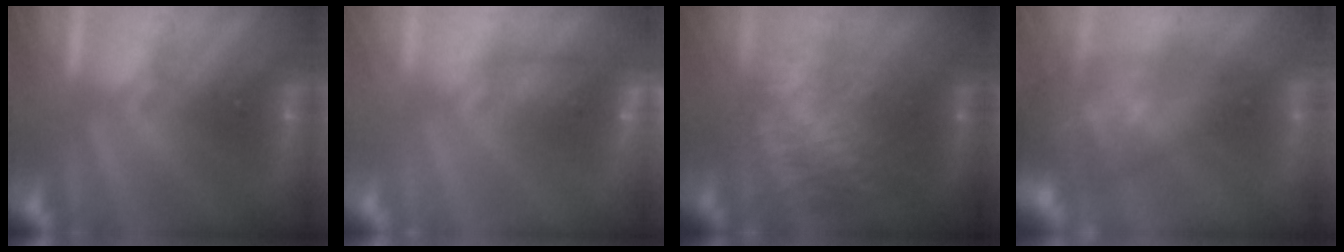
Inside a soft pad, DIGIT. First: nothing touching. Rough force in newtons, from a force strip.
{"total": 5.7}
{"total": 5.9}
{"total": 7.7}